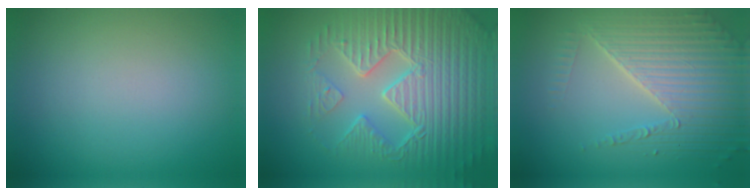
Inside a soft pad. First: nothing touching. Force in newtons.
{"total": 8.3, "press": 6.4, "slide": 5.2}
{"total": 6.3, "press": 4.8, "slide": 4.1}